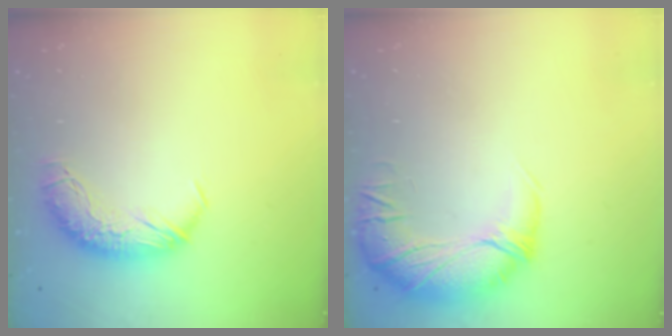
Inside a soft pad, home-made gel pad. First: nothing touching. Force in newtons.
{"total": 2.5, "press": 0.4, "slide": 2.5}